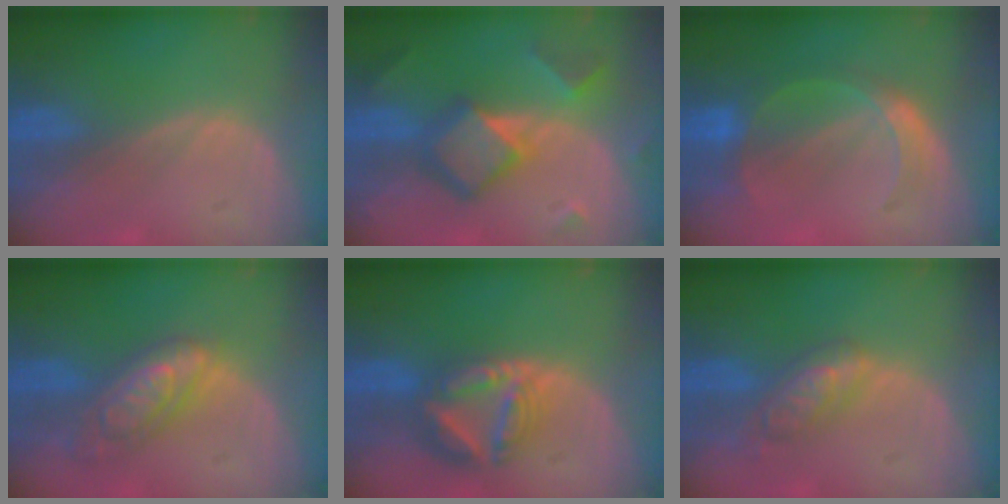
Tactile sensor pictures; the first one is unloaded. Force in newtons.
{"total": 7.9, "press": 7.9, "slide": 0.6}
{"total": 5.5, "press": 5.3, "slide": 1.6}
{"total": 7.5, "press": 7.5, "slide": 0.5}
{"total": 8.4, "press": 7.3, "slide": 4.1}
{"total": 5.9, "press": 5.1, "slide": 2.9}